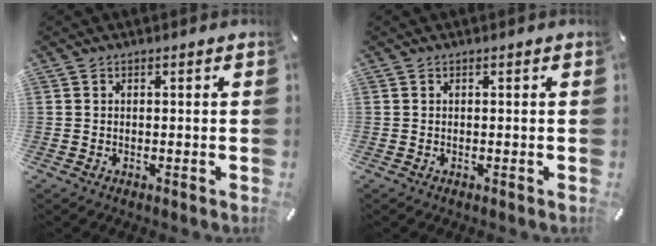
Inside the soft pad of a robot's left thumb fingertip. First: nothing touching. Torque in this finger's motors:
{"motor_torque": [0.00, 0.00, 0.00, 0.00, 0.00]}